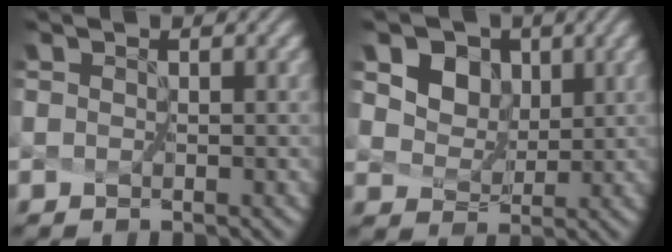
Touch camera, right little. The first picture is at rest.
{"total": 9.9, "force": [5.3, 7.1, 4.4], "torque": [-0.102, 0.012, 0.108]}